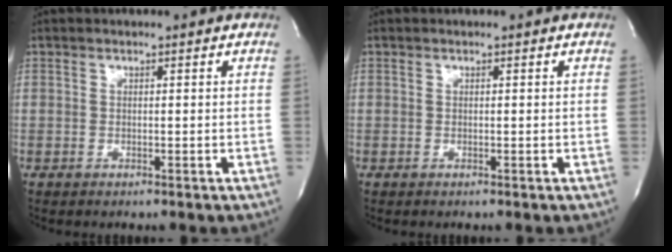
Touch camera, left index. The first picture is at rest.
{"total": 0.0}